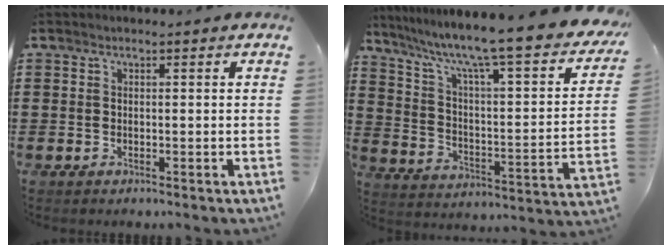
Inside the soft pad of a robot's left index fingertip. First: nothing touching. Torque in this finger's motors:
{"motor_torque": [2.14, 0.00, 1.05, 0.21]}